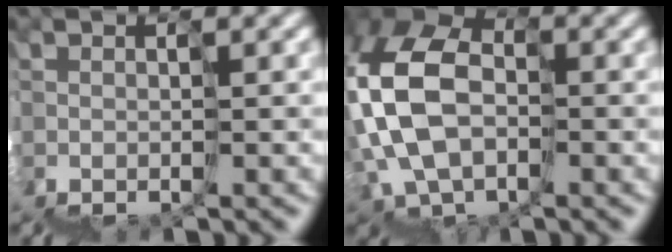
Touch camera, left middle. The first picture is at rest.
{"total": 8.1, "force": [1.7, 6.0, 5.3], "torque": [-0.140, 0.044, 0.002]}